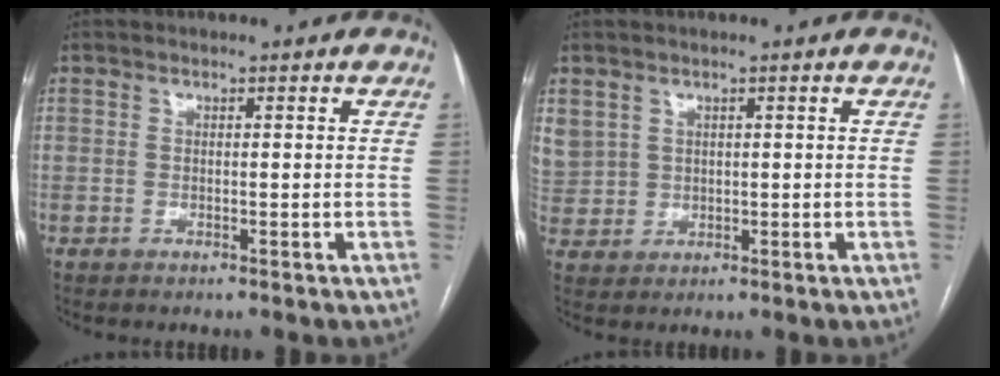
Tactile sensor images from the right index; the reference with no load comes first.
{"total": 7.0, "force": [2.5, 6.2, 1.9], "torque": [-0.073, 0.017, 0.066]}